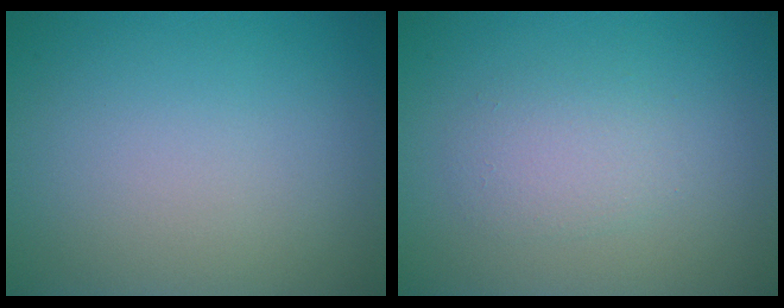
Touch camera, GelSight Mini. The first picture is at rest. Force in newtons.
{"total": 2.0, "press": 2.0, "slide": 0.0}